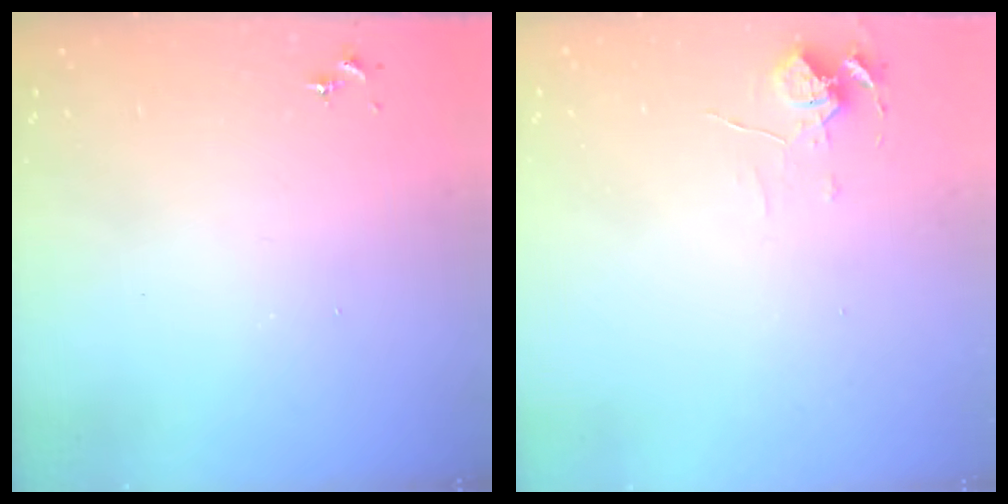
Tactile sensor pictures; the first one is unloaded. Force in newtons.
{"total": 6.8, "press": 6.8, "slide": 0.5}